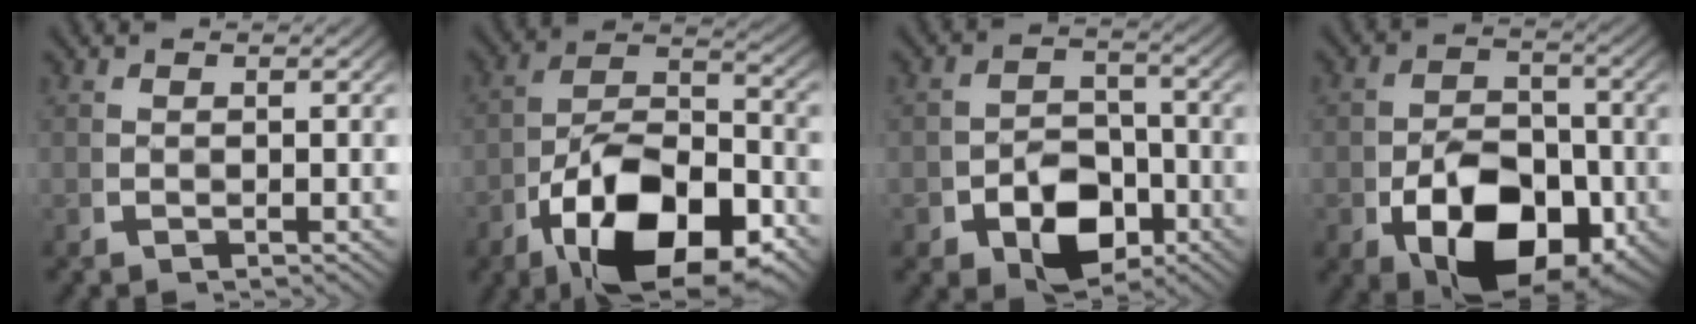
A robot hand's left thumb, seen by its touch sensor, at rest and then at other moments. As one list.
[{"total": 15.7, "force": [-3.7, 9.6, 11.9], "torque": [-0.225, -0.063, -0.029]}, {"total": 7.2, "force": [-2.4, 5.3, 4.2], "torque": [-0.060, -0.036, -0.025]}, {"total": 13.4, "force": [-3.3, 8.9, 9.5], "torque": [-0.166, -0.062, -0.024]}]